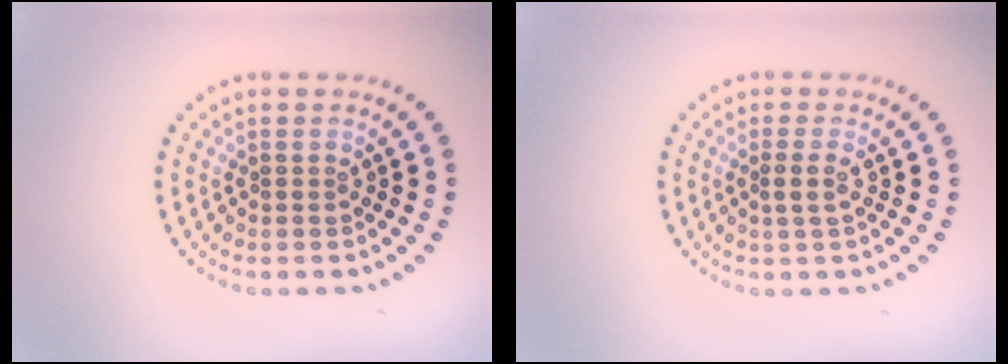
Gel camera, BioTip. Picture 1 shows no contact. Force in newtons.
{"total": 1.2, "press": 0.9, "slide": 0.7}